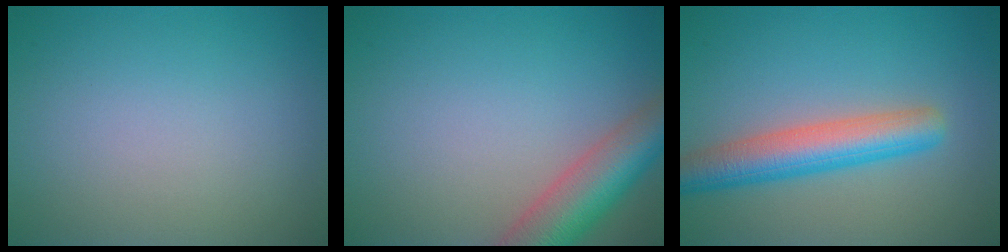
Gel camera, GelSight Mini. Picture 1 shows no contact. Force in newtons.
{"total": 6.2, "press": 6.2, "slide": 0.4}
{"total": 5.5, "press": 5.5, "slide": 0.2}